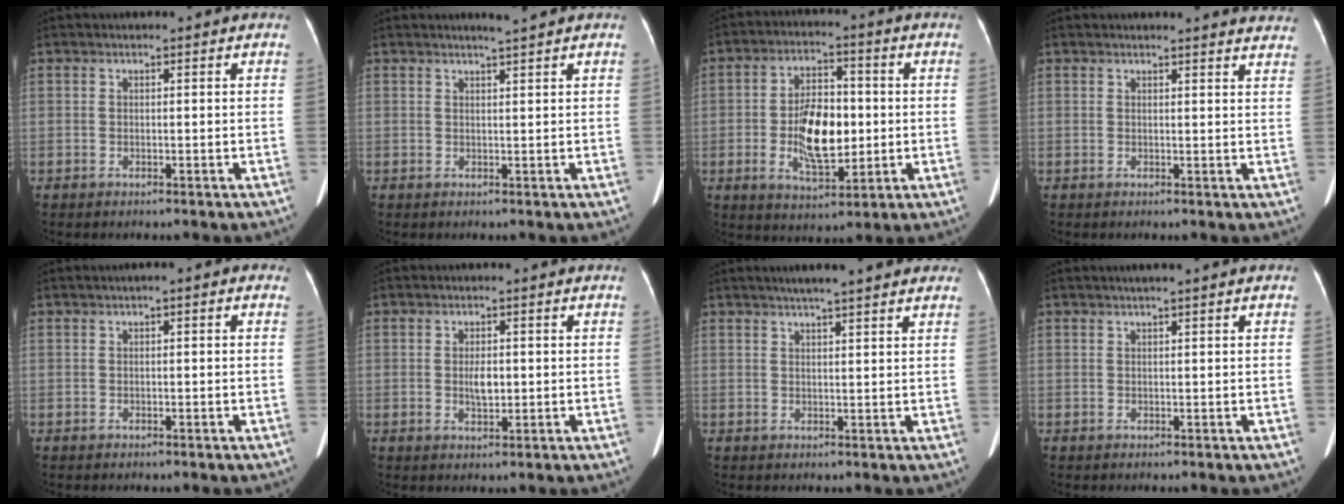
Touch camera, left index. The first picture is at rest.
{"total": 1.5, "force": [1.3, -0.4, 0.6], "torque": [-0.011, -0.002, 0.025]}
{"total": 10.5, "force": [-1.1, 4.8, 9.3], "torque": [-0.177, 0.004, -0.014]}
{"total": 9.6, "force": [9.4, 0.9, 1.9], "torque": [0.001, -0.027, 0.074]}
{"total": 1.1, "force": [0.2, 0.4, 1.0], "torque": [-0.009, 0.007, -0.005]}
{"total": 2.7, "force": [-0.1, 1.3, 2.4], "torque": [-0.045, 0.000, 0.002]}
{"total": 9.6, "force": [7.7, 0.9, 5.5], "torque": [-0.074, 0.027, 0.091]}
{"total": 2.0, "force": [1.3, -0.1, 1.6], "torque": [-0.028, 0.018, 0.020]}